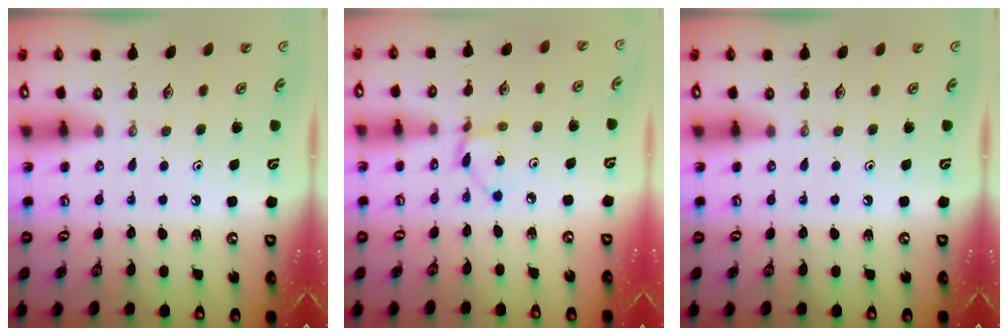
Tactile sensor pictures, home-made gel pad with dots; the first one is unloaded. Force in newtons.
{"total": 4.0, "press": 4.0, "slide": 0.5}
{"total": 0.0}